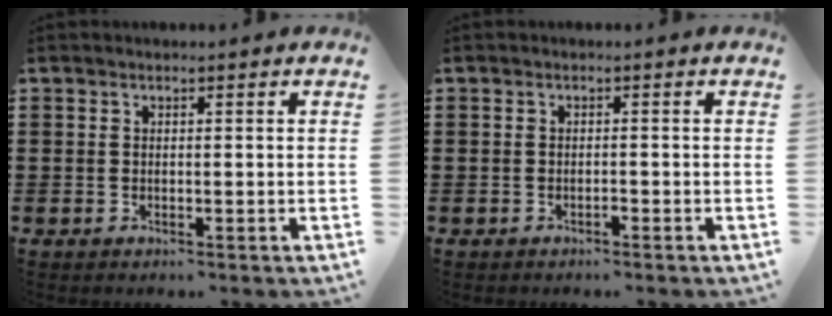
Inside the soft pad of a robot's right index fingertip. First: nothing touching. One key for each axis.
{"total": 0.7, "fx": -0.6, "fy": 0.1, "fz": 0.4, "tx": -0.010, "ty": -0.002, "tz": -0.011}